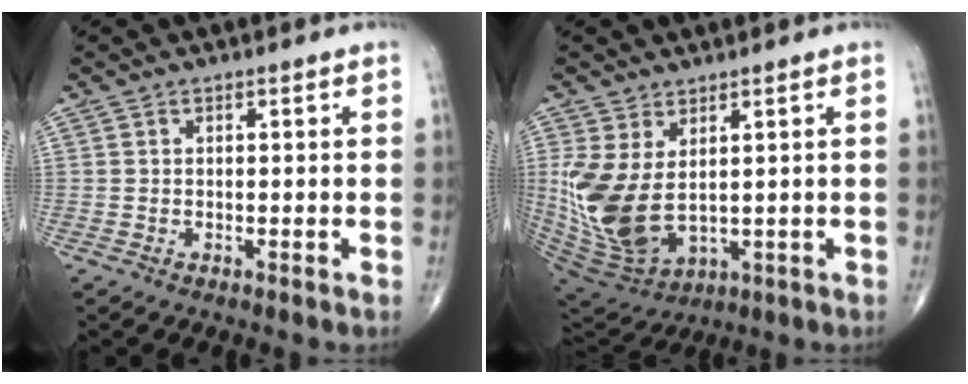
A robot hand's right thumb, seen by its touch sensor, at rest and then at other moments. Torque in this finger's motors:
{"motor_torque": [0.16, 0.37, 1.39, 0.05, 0.29]}